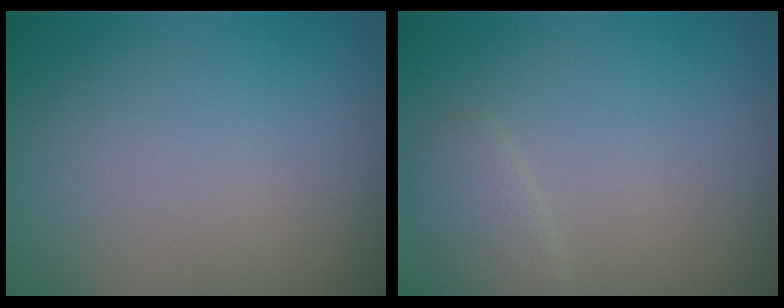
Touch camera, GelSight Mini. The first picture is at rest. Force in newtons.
{"total": 1.6, "press": 1.6, "slide": 0.1}